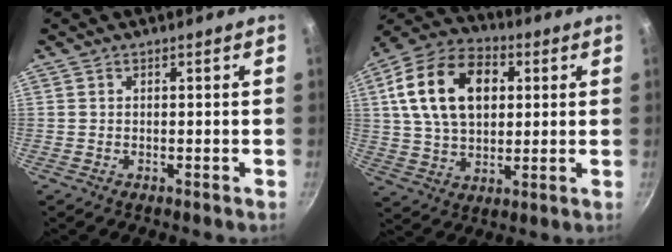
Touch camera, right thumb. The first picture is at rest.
{"total": 18.8, "force": [4.4, 12.6, 13.3], "torque": [-0.215, 0.011, 0.067]}